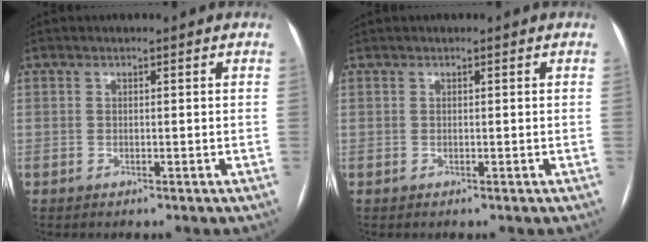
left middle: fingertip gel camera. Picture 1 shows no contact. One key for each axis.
{"total": 0.0}